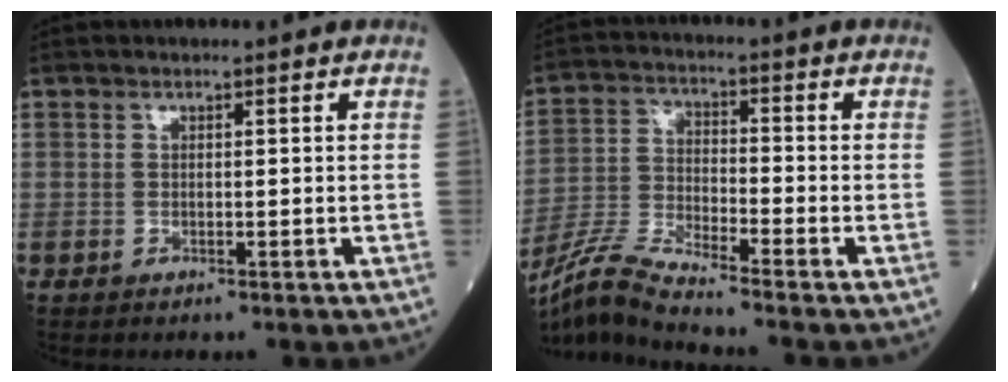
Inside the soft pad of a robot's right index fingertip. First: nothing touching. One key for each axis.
{"total": 8.7, "fx": -7.9, "fy": -1.5, "fz": 3.3, "tx": -0.078, "ty": -0.023, "tz": -0.157}